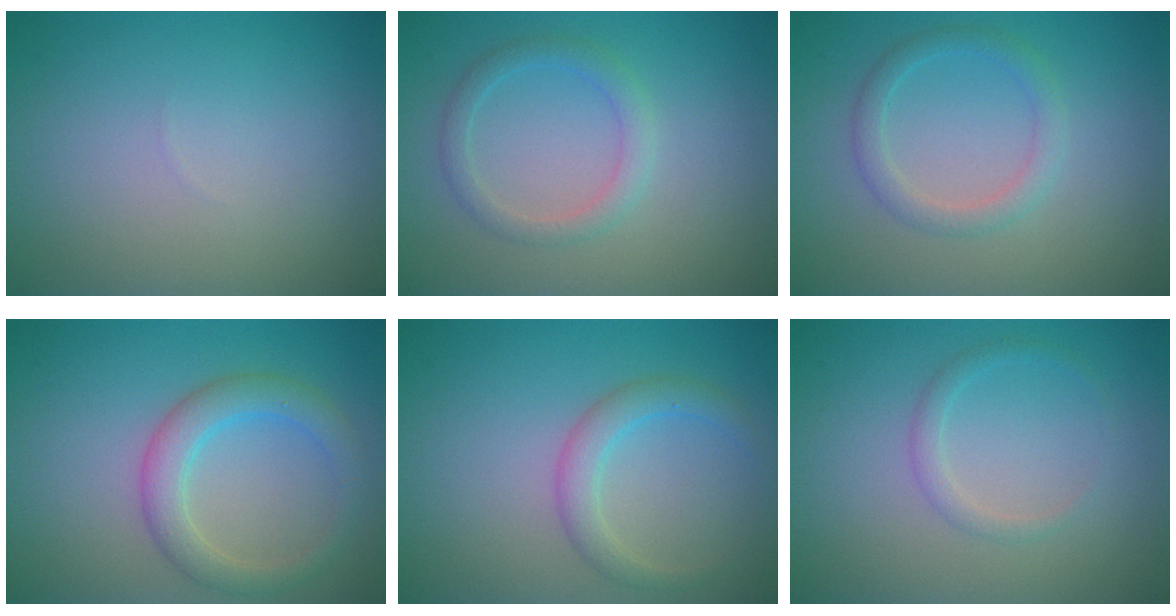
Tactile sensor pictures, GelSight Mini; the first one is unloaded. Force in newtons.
{"total": 2.1, "press": 2.1, "slide": 0.1}
{"total": 2.1, "press": 2.1, "slide": 0.1}
{"total": 3.7, "press": 3.7, "slide": 0.2}
{"total": 2.5, "press": 2.5, "slide": 0.1}
{"total": 1.2, "press": 1.2, "slide": 0.1}